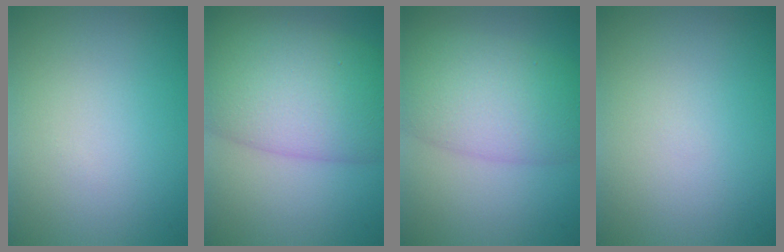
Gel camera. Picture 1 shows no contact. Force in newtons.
{"total": 10.8, "press": 10.8, "slide": 0.4}
{"total": 7.8, "press": 7.8, "slide": 0.3}
{"total": 0.0}